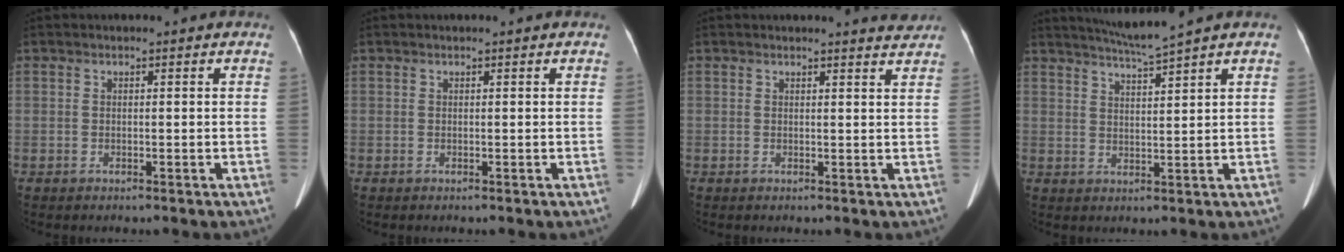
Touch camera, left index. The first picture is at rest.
{"total": 0.0}
{"total": 2.4, "force": [2.4, -0.2, 0.2], "torque": [-0.006, -0.014, 0.017]}
{"total": 4.7, "force": [4.0, -1.8, 1.6], "torque": [-0.032, -0.011, 0.079]}